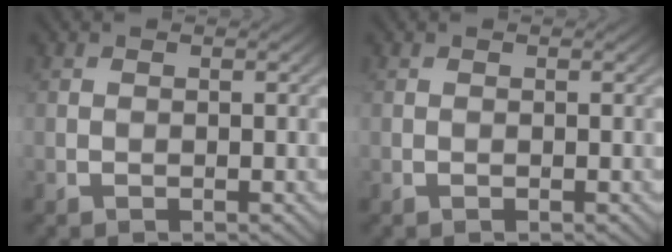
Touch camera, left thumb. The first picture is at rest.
{"total": 0.0}